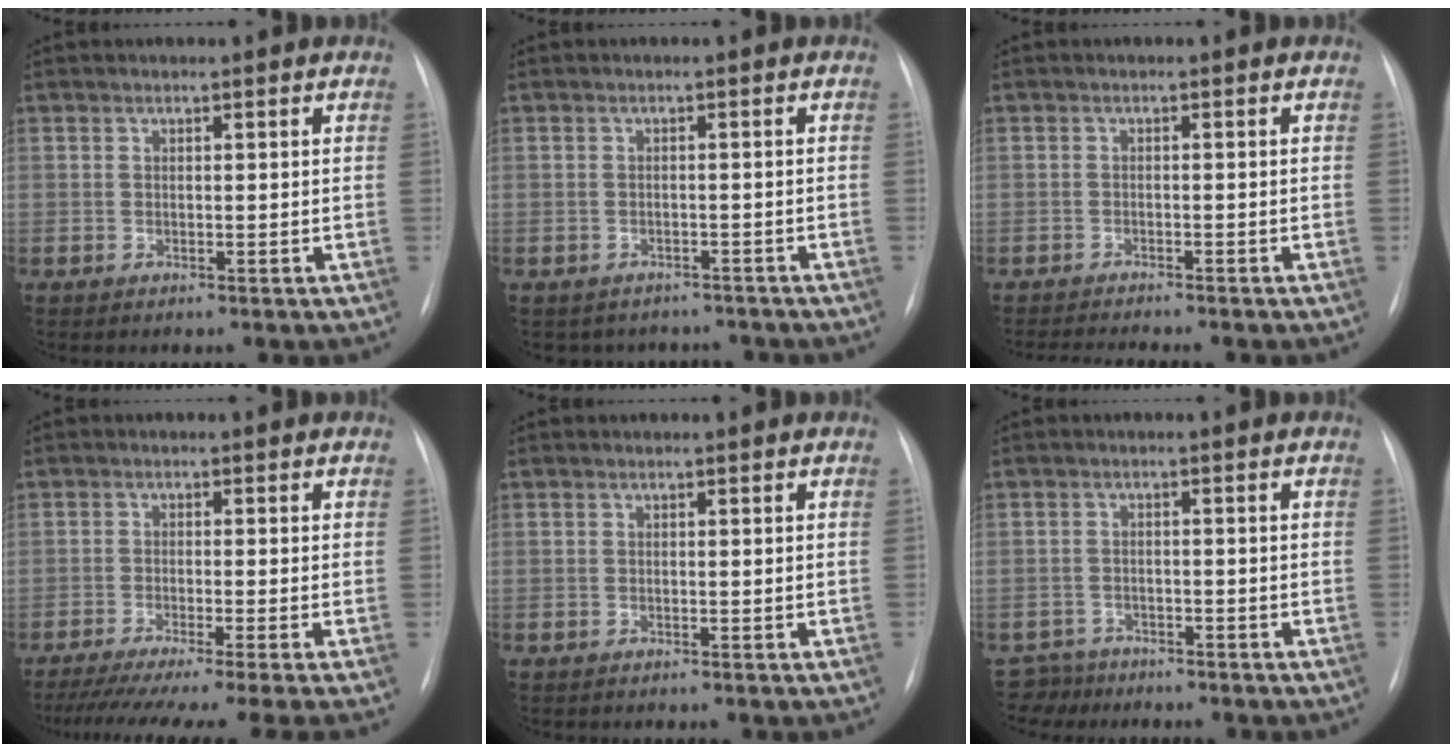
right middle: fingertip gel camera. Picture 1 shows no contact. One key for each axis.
{"total": 6.2, "fx": -5.4, "fy": 3.1, "fz": 0.1, "tx": 0.006, "ty": 0.017, "tz": -0.059}
{"total": 5.4, "fx": -5.0, "fy": -0.1, "fz": 2.0, "tx": -0.025, "ty": -0.011, "tz": -0.076}
{"total": 15.1, "fx": -12.7, "fy": -1.1, "fz": 8.2, "tx": -0.113, "ty": -0.047, "tz": -0.190}
{"total": 0.0}
{"total": 3.7, "fx": -3.3, "fy": 1.4, "fz": -1.2, "tx": 0.020, "ty": -0.004, "tz": -0.058}